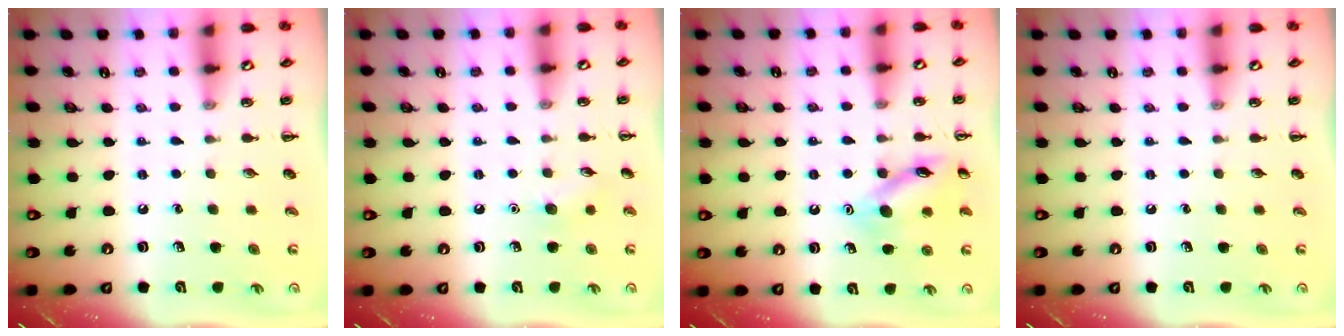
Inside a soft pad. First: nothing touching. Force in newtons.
{"total": 5.5, "press": 5.4, "slide": 1.3}
{"total": 12.9, "press": 12.9, "slide": 1.0}
{"total": 0.0}